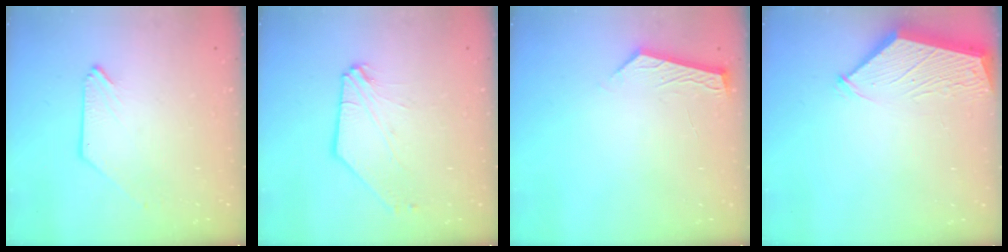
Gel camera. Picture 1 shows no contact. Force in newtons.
{"total": 5.4, "press": 5.3, "slide": 0.8}
{"total": 5.3, "press": 5.3, "slide": 0.5}
{"total": 2.9, "press": 2.8, "slide": 0.4}